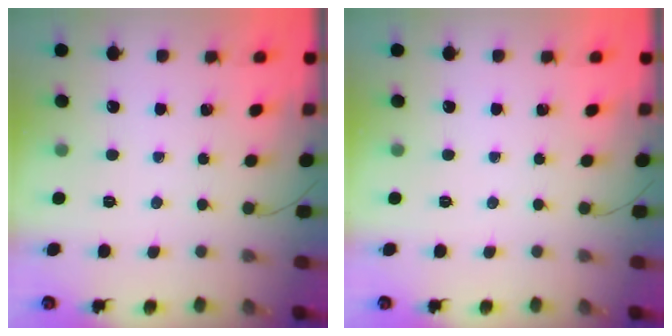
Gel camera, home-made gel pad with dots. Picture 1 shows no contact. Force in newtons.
{"total": 0.0}